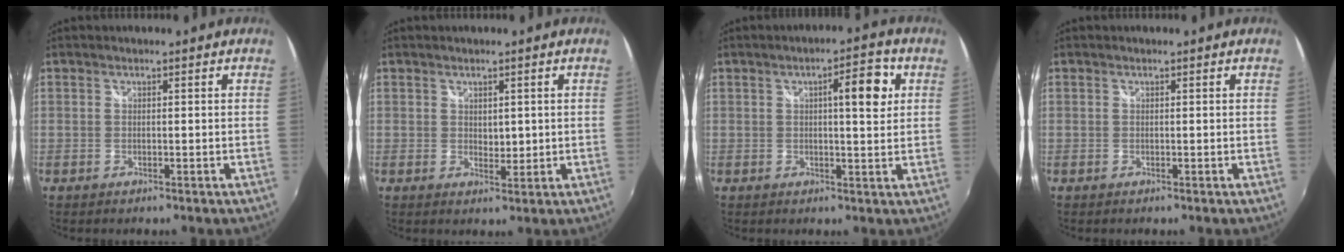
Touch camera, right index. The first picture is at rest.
{"total": 1.8, "force": [0.5, 1.3, 1.2], "torque": [-0.016, 0.000, 0.009]}
{"total": 6.6, "force": [1.9, 1.6, 6.1], "torque": [-0.075, 0.016, 0.027]}
{"total": 0.0}